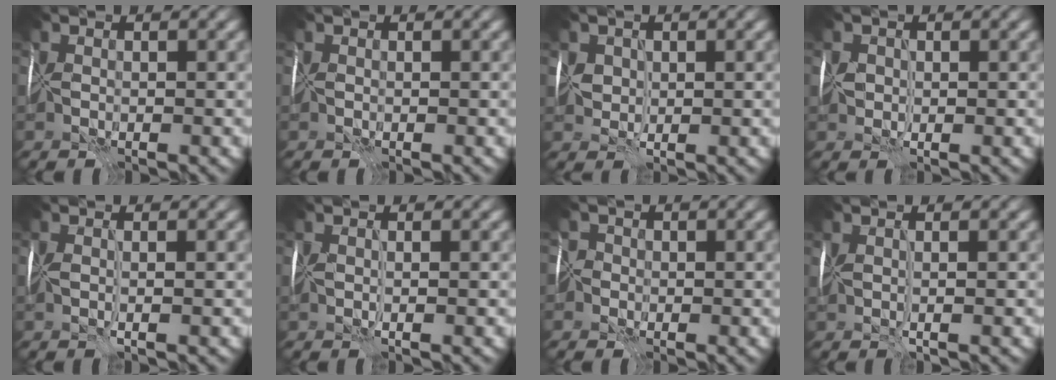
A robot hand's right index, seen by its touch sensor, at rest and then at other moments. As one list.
[{"total": 0.0}, {"total": 2.5, "force": [0.8, 2.0, 1.2], "torque": [-0.028, 0.003, 0.012]}, {"total": 2.0, "force": [0.2, 1.6, 1.3], "torque": [-0.021, 0.003, -0.001]}, {"total": 1.4, "force": [0.2, 0.2, 1.4], "torque": [-0.024, 0.000, 0.002]}, {"total": 1.3, "force": [0.4, 0.2, 1.2], "torque": [-0.018, 0.000, 0.007]}, {"total": 1.4, "force": [-0.3, 1.3, 0.0], "torque": [0.015, 0.008, -0.009]}, {"total": 1.6, "force": [0.4, 0.2, 1.5], "torque": [-0.027, -0.002, 0.009]}]